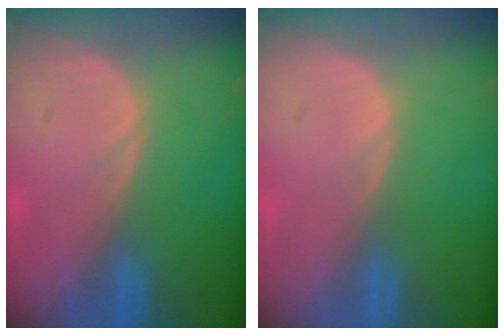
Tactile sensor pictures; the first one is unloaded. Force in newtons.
{"total": 0.0}